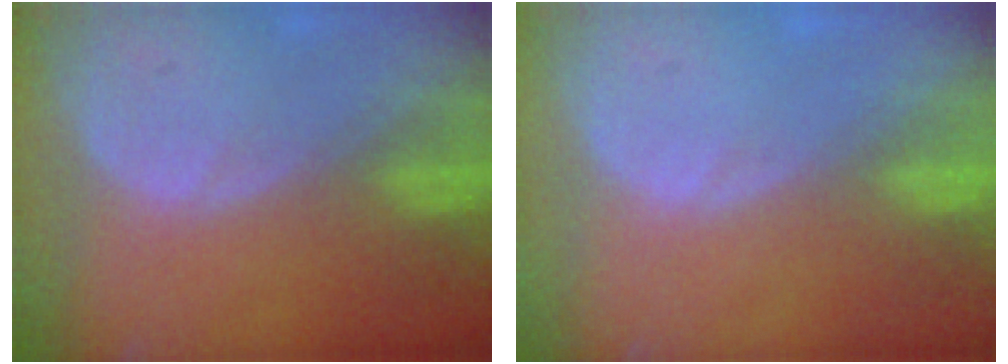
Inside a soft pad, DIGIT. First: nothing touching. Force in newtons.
{"total": 0.5, "press": 0.0, "slide": 0.5}